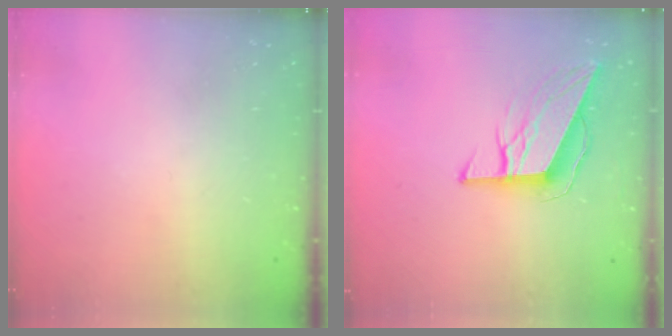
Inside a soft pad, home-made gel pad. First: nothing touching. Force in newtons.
{"total": 9.9, "press": 9.6, "slide": 2.3}